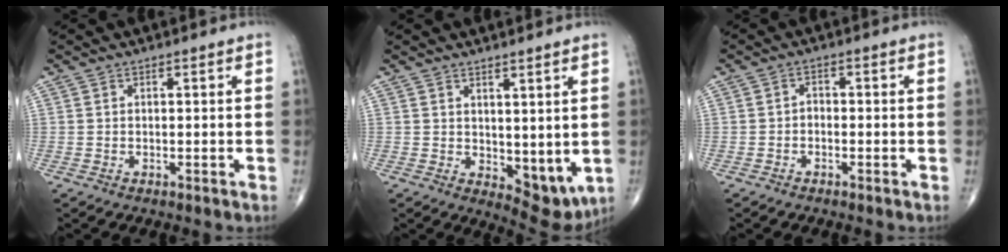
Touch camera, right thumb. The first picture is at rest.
{"total": 7.4, "force": [1.0, 3.9, 6.1], "torque": [-0.057, -0.025, 0.029]}
{"total": 1.6, "force": [-0.8, 1.1, 0.9], "torque": [-0.006, 0.011, -0.018]}